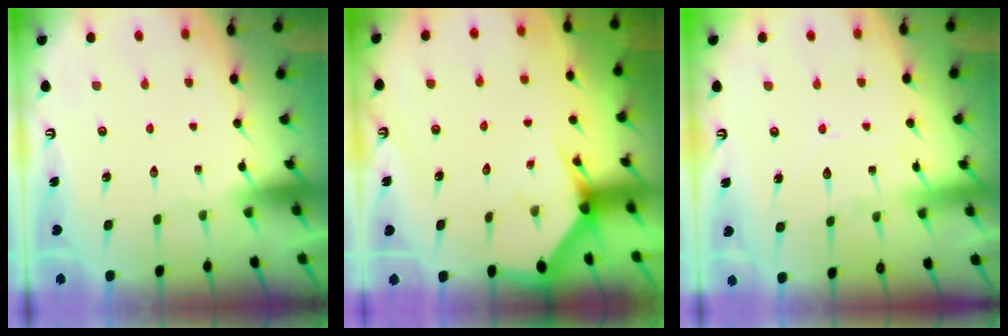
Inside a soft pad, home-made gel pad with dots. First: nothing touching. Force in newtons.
{"total": 2.9, "press": 2.9, "slide": 0.1}
{"total": 8.3, "press": 8.3, "slide": 0.6}